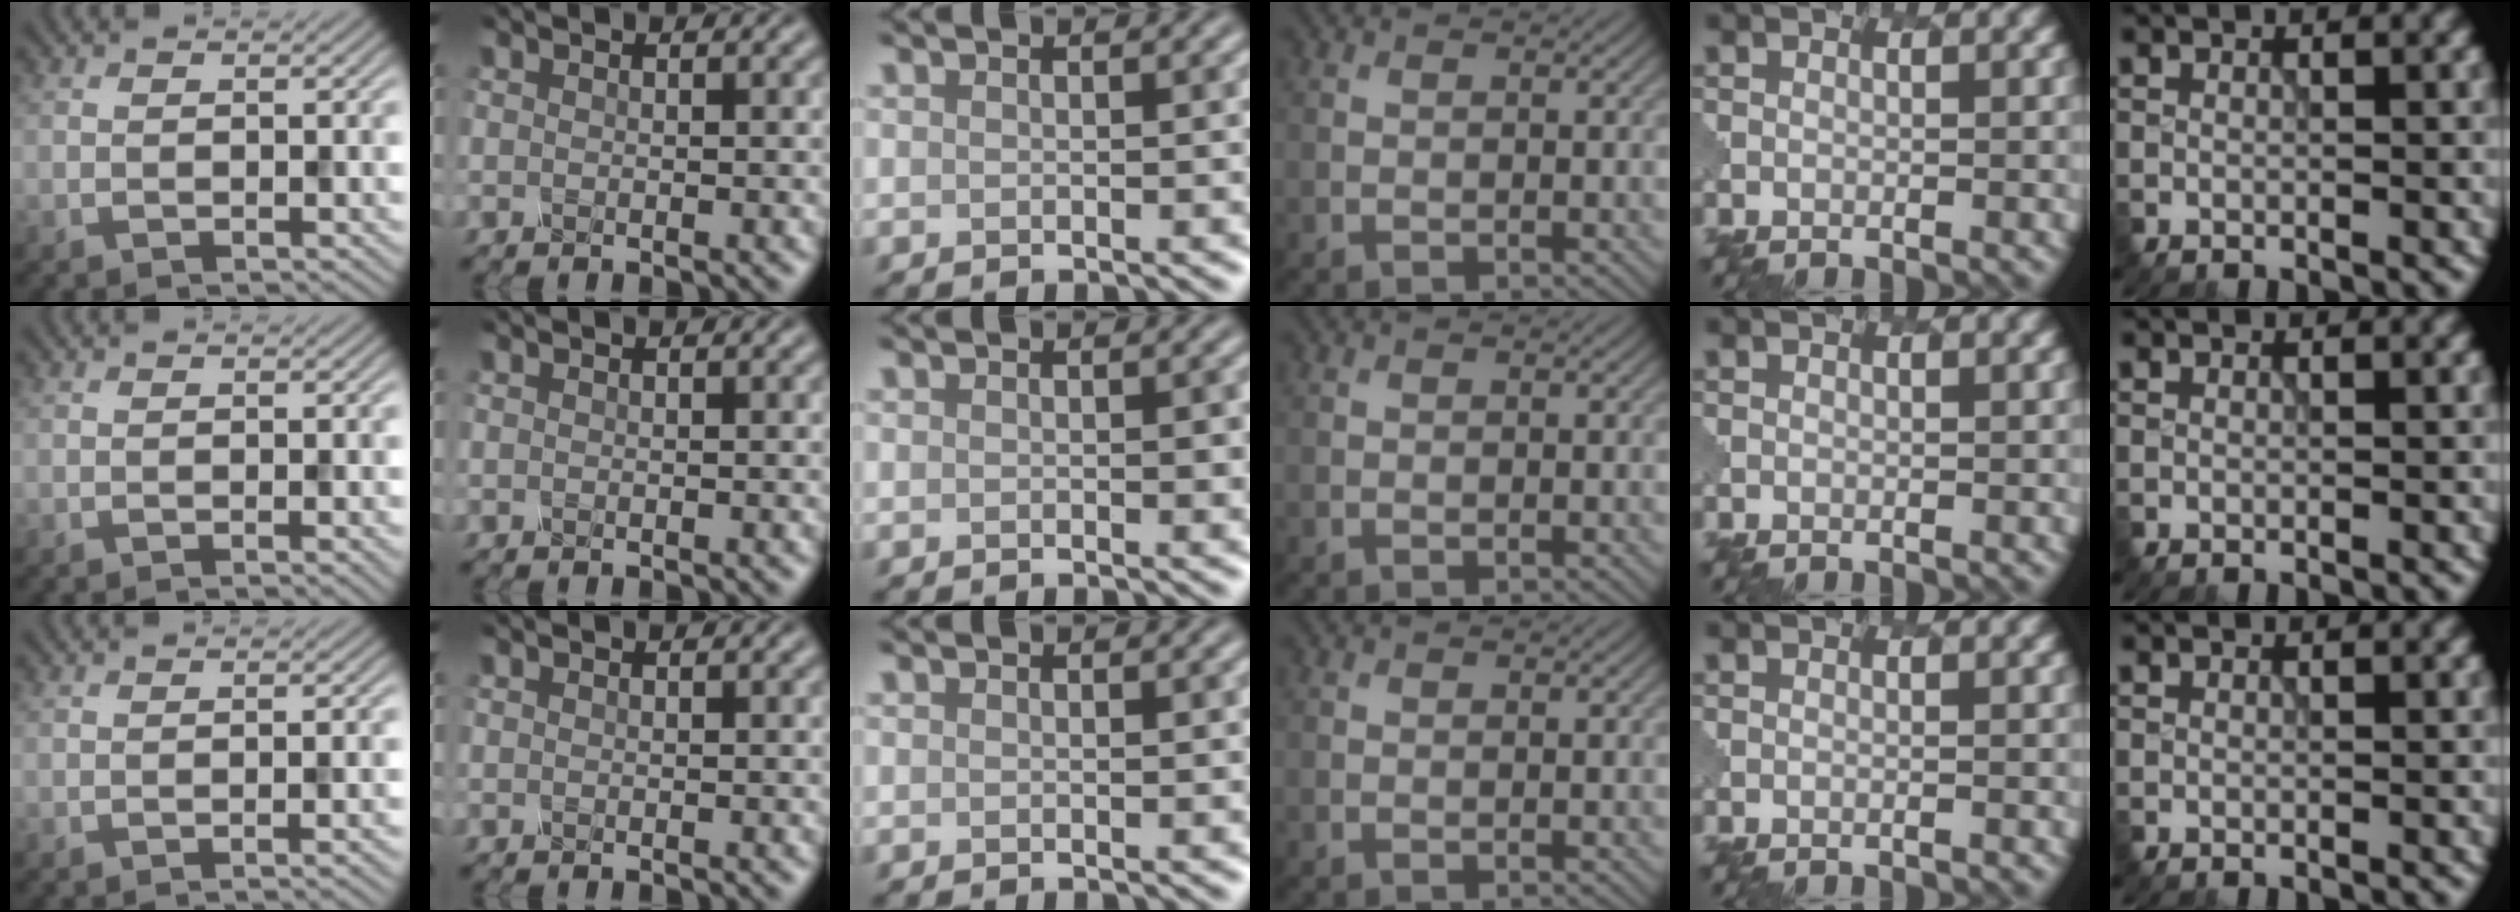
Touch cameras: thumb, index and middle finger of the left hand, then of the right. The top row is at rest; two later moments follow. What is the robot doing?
{"motion": "unscrew", "object": "spray bottle"}